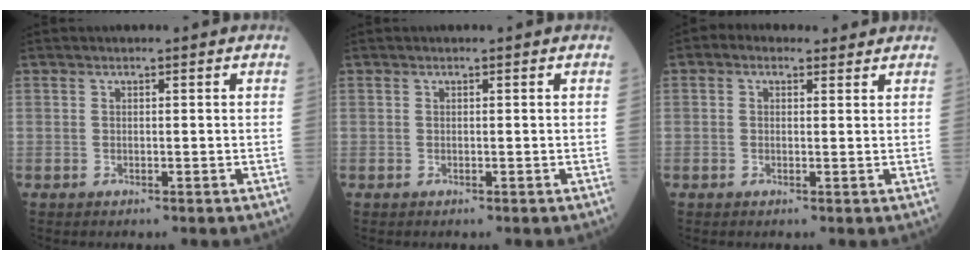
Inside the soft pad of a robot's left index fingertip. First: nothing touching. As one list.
[{"total": 0.0}, {"total": 3.2, "force": [2.0, 2.1, 1.4], "torque": [-0.030, 0.026, 0.031]}]